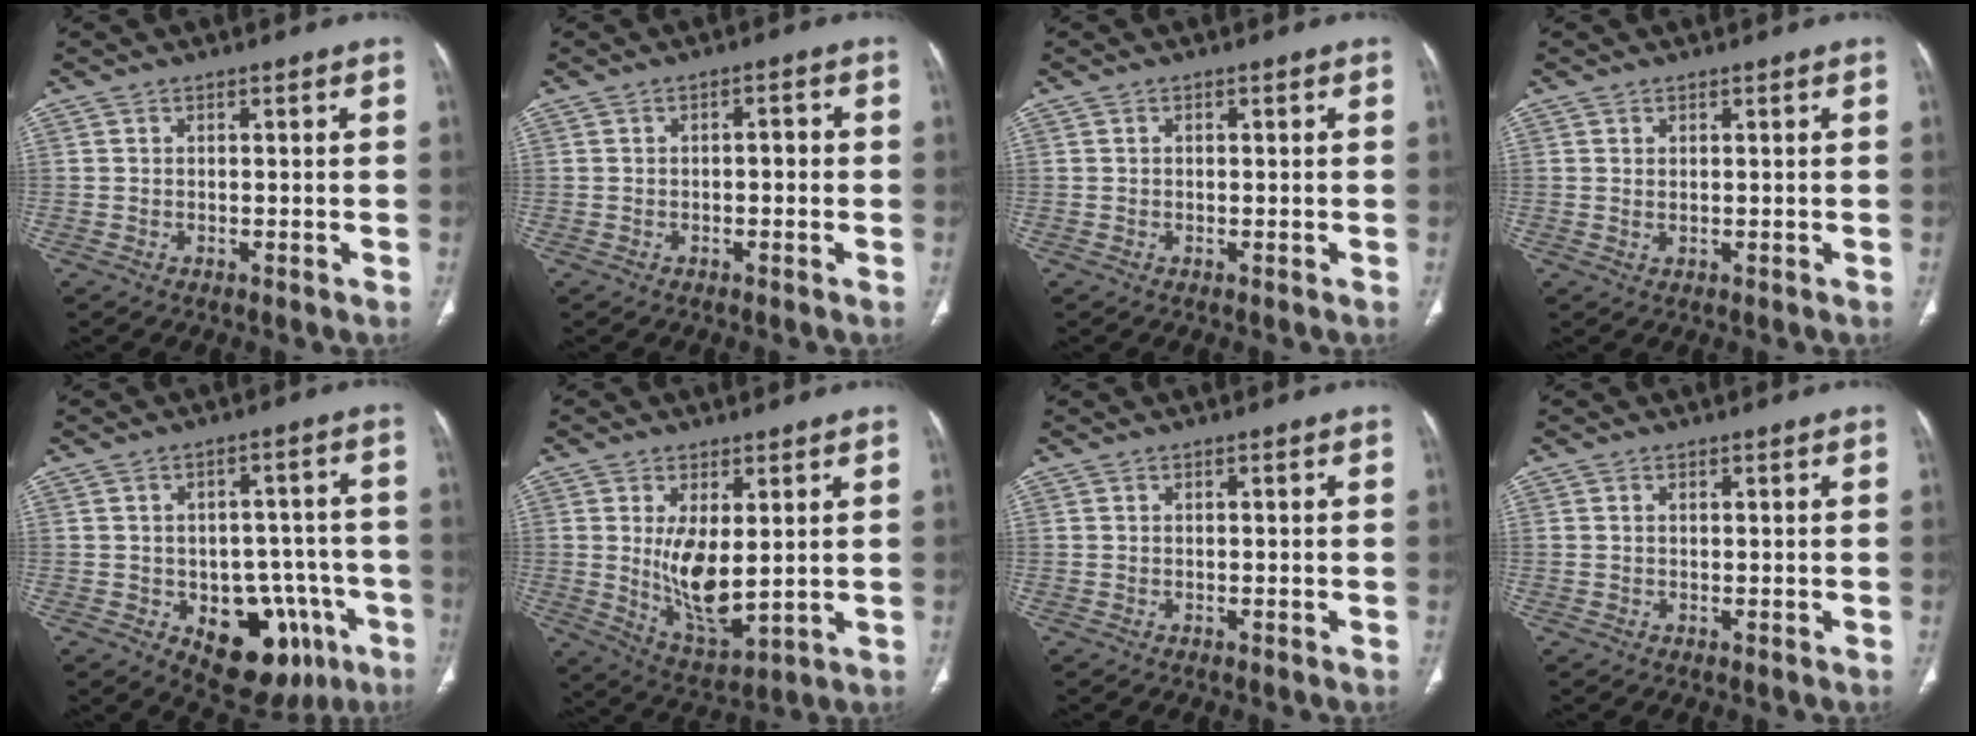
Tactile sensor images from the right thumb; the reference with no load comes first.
{"total": 2.1, "force": [-0.2, 1.1, 1.8], "torque": [-0.020, 0.007, -0.006]}
{"total": 0.0}
{"total": 0.8, "force": [0.3, 0.4, 0.6], "torque": [-0.014, 0.000, 0.010]}
{"total": 16.3, "force": [-6.6, 10.0, 11.0], "torque": [-0.100, 0.036, -0.075]}
{"total": 10.5, "force": [1.1, 4.8, 9.3], "torque": [-0.151, -0.030, 0.039]}
{"total": 0.0}
{"total": 0.5, "force": [0.2, 0.3, 0.4], "torque": [-0.012, 0.006, 0.005]}